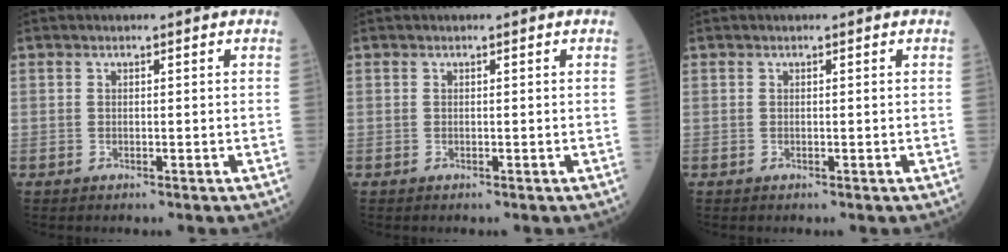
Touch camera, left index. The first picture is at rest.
{"total": 0.0}
{"total": 0.0}